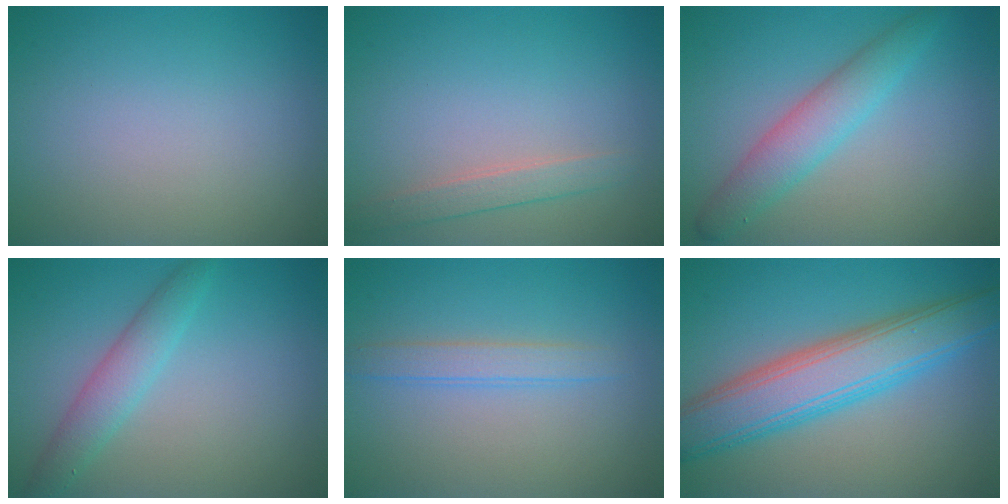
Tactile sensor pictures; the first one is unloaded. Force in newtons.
{"total": 1.8, "press": 1.8, "slide": 0.1}
{"total": 3.8, "press": 3.8, "slide": 0.1}
{"total": 2.9, "press": 2.9, "slide": 0.1}
{"total": 1.9, "press": 1.9, "slide": 0.2}
{"total": 7.6, "press": 7.6, "slide": 0.1}